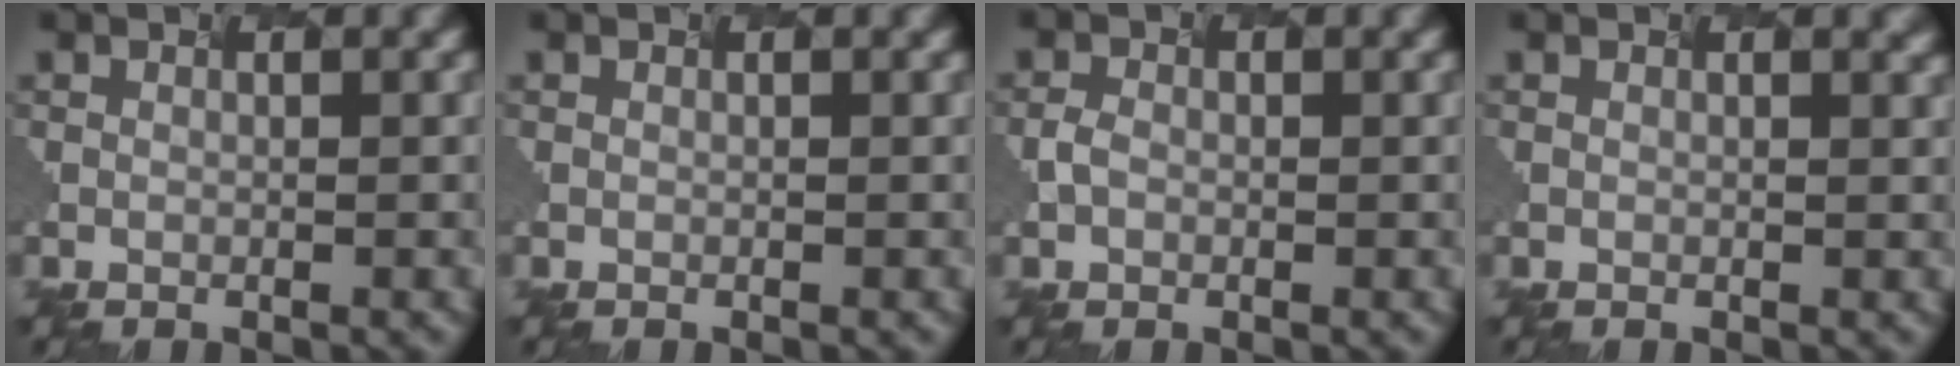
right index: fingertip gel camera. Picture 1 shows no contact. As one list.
[{"total": 0.0}, {"total": 1.2, "force": [-0.8, 0.8, 0.2], "torque": [-0.012, 0.003, -0.008]}, {"total": 1.4, "force": [0.8, 0.7, 0.8], "torque": [0.006, 0.004, -0.007]}]